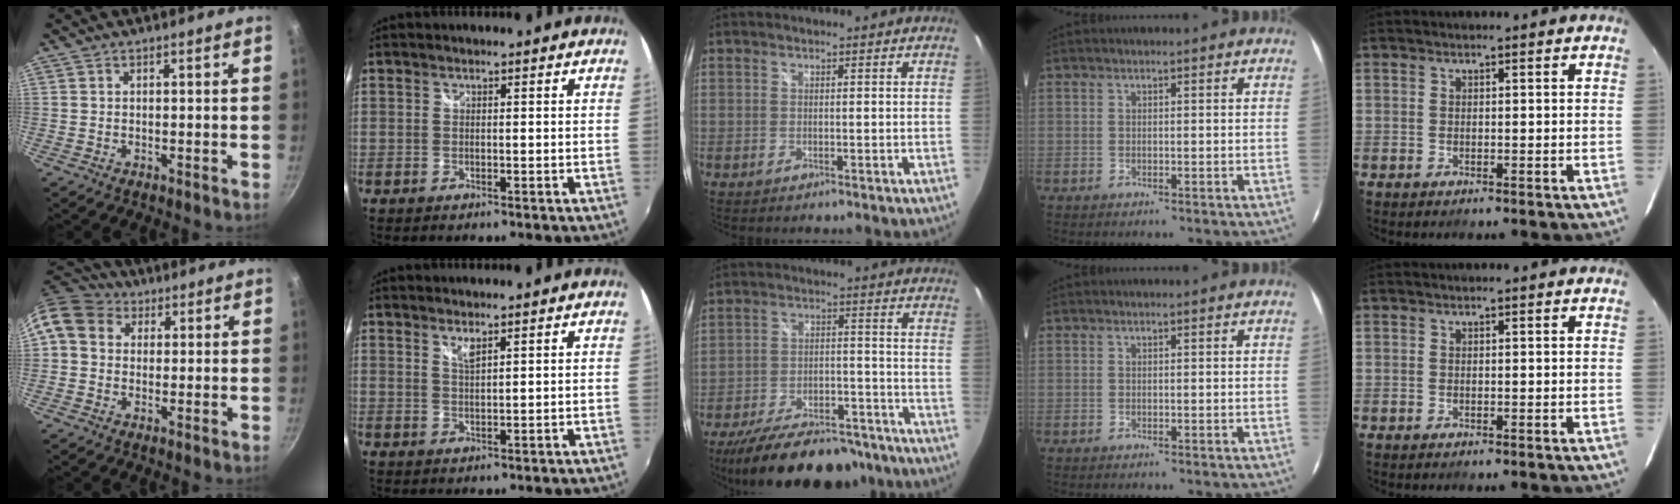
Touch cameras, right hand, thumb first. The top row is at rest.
{"thumb": {"total": 10.6, "force": [2.8, 8.6, 5.4], "torque": [-0.097, 0.020, 0.034]}, "index": {"total": 2.1, "force": [1.5, 0.4, 1.4], "torque": [-0.026, -0.001, 0.024]}, "middle": {"total": 21.5, "force": [-17.7, 7.8, 9.3], "torque": [-0.177, 0.003, -0.244]}}